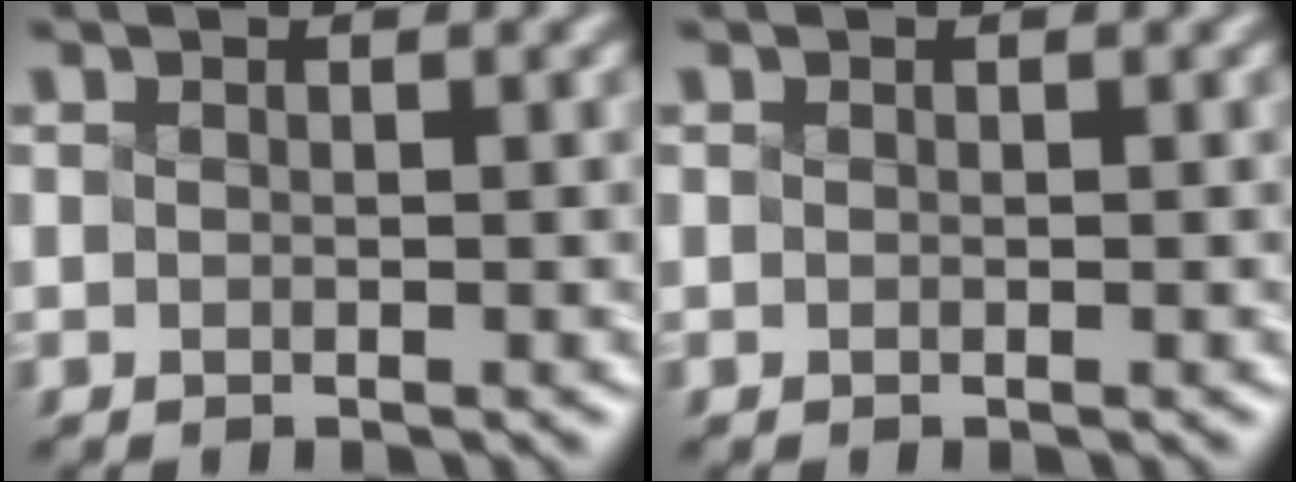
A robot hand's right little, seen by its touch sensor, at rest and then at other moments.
{"total": 0.0}